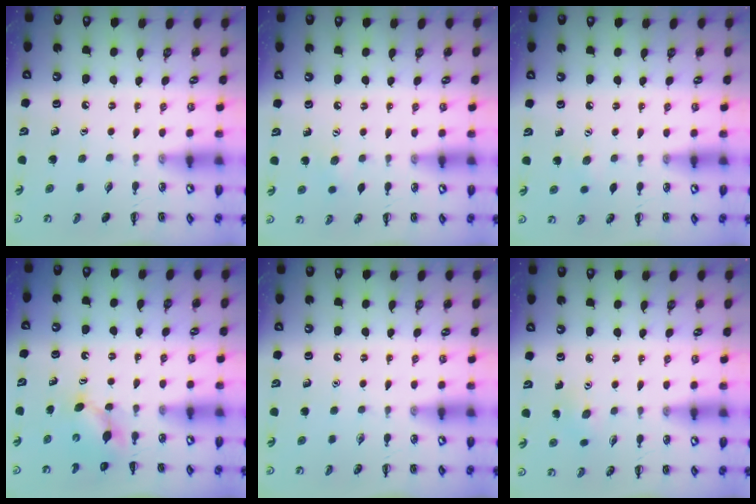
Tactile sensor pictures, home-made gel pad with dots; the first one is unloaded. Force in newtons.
{"total": 3.1, "press": 3.0, "slide": 0.7}
{"total": 3.5, "press": 3.4, "slide": 0.8}
{"total": 4.1, "press": 3.9, "slide": 1.2}
{"total": 0.0}
{"total": 3.2, "press": 3.1, "slide": 1.0}